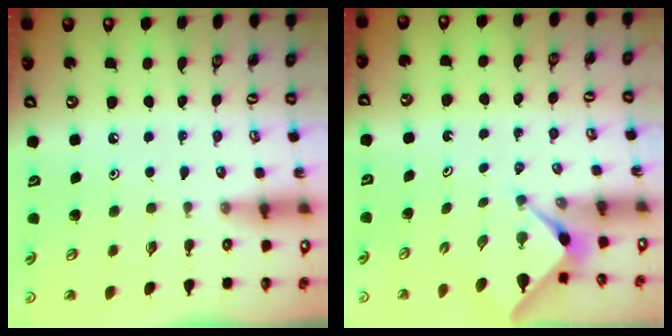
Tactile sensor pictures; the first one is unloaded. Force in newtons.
{"total": 2.5, "press": 2.5, "slide": 0.3}